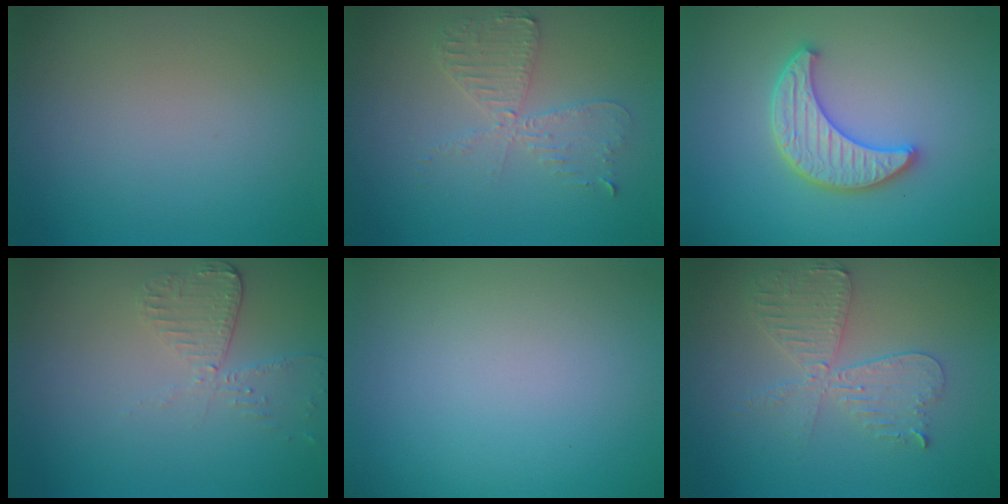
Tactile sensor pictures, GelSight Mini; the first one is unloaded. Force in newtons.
{"total": 3.6, "press": 3.1, "slide": 1.9}
{"total": 4.2, "press": 3.8, "slide": 1.9}
{"total": 2.7, "press": 2.4, "slide": 1.2}
{"total": 0.0}
{"total": 4.6, "press": 4.0, "slide": 2.2}